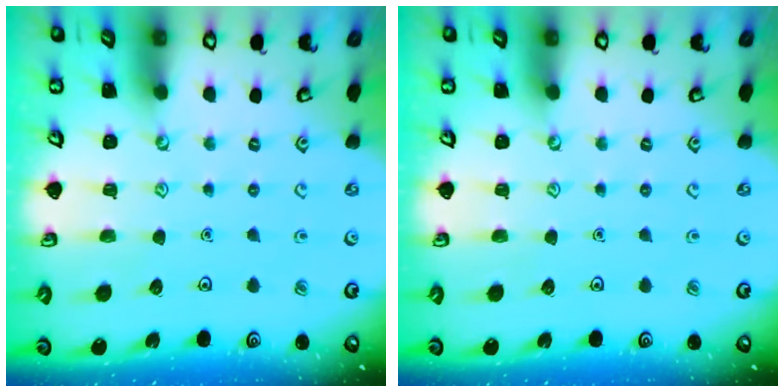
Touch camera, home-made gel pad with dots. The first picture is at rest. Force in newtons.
{"total": 0.0}